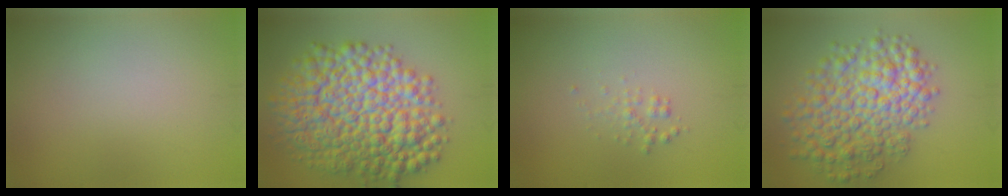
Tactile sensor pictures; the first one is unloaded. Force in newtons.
{"total": 12.5, "press": 12.5, "slide": 0.2}
{"total": 1.0, "press": 1.0, "slide": 0.0}
{"total": 8.1, "press": 8.1, "slide": 0.2}